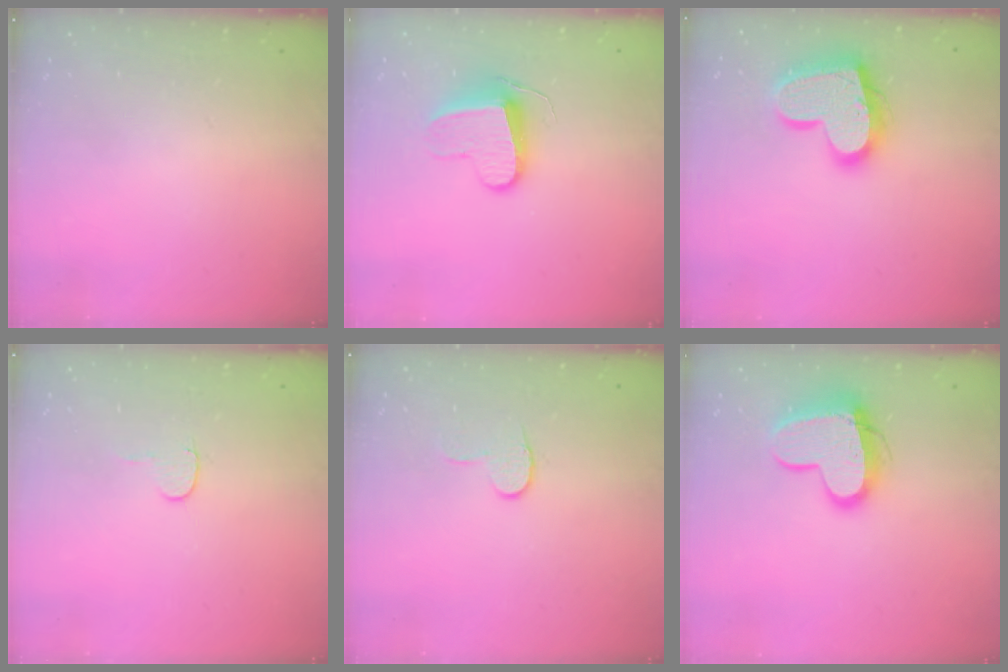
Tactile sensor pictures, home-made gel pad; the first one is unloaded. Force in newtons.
{"total": 9.7, "press": 9.7, "slide": 0.3}
{"total": 19.0, "press": 18.9, "slide": 1.6}
{"total": 4.4, "press": 4.4, "slide": 0.3}
{"total": 6.3, "press": 6.3, "slide": 0.4}
{"total": 14.7, "press": 14.7, "slide": 1.3}